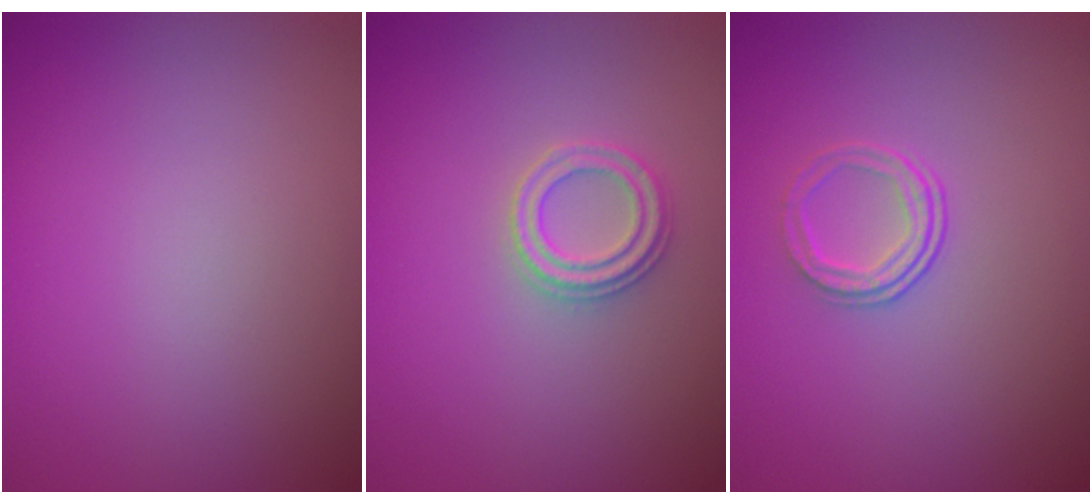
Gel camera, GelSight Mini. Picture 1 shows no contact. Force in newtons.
{"total": 2.3, "press": 2.3, "slide": 0.4}
{"total": 2.1, "press": 1.4, "slide": 1.5}